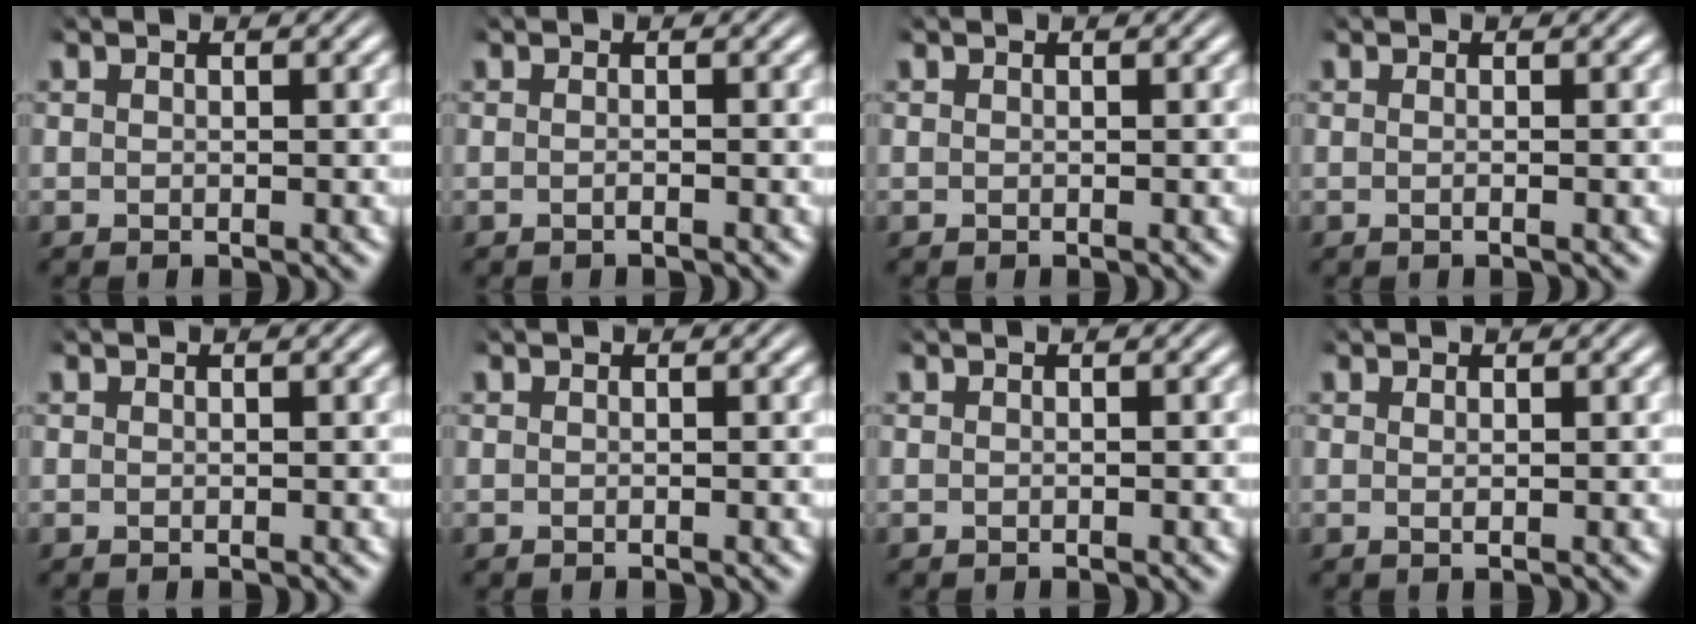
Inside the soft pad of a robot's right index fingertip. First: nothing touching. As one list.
[{"total": 0.7, "force": [-0.6, 0.0, 0.3], "torque": [-0.008, 0.002, -0.014]}, {"total": 0.0}, {"total": 0.6, "force": [-0.4, -0.2, 0.5], "torque": [-0.010, 0.000, -0.009]}, {"total": 0.0}, {"total": 0.0}, {"total": 0.0}, {"total": 0.6, "force": [0.1, -0.3, 0.5], "torque": [-0.008, -0.004, 0.003]}]